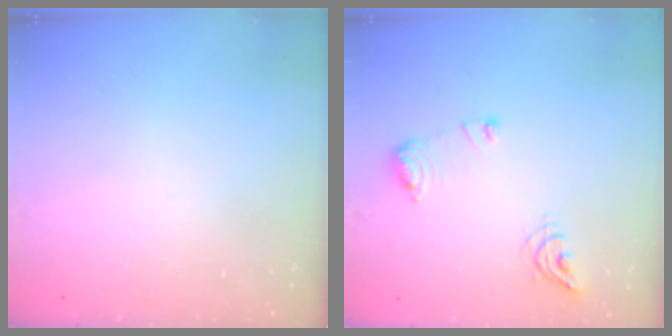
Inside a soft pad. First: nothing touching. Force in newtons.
{"total": 9.0, "press": 9.0, "slide": 0.7}